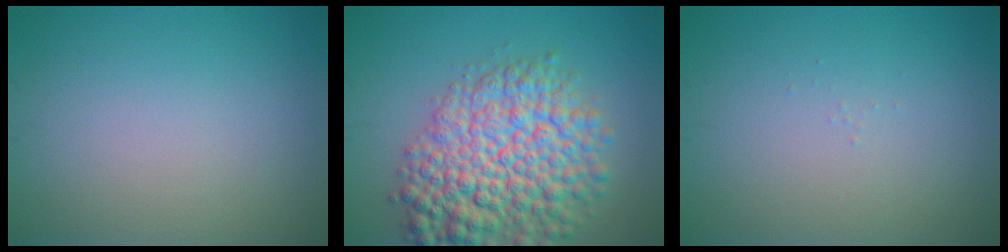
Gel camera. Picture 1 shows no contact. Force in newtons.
{"total": 10.0, "press": 10.0, "slide": 0.4}
{"total": 0.0}